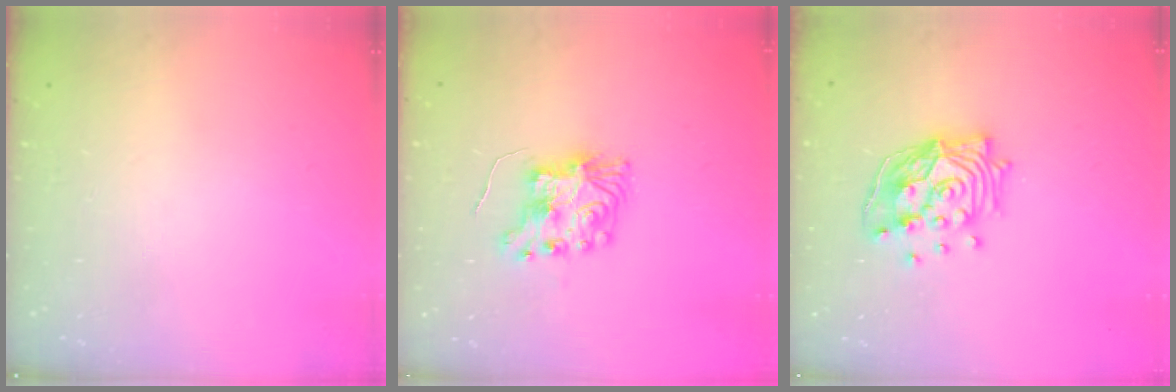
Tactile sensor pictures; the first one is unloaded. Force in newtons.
{"total": 9.1, "press": 9.1, "slide": 0.3}
{"total": 17.0, "press": 16.1, "slide": 5.5}